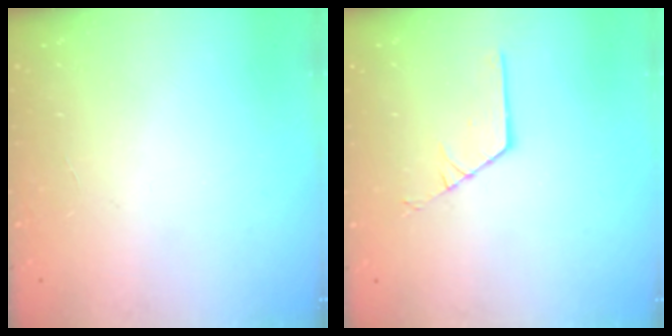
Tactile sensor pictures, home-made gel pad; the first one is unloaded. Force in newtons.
{"total": 1.8, "press": 1.8, "slide": 0.2}